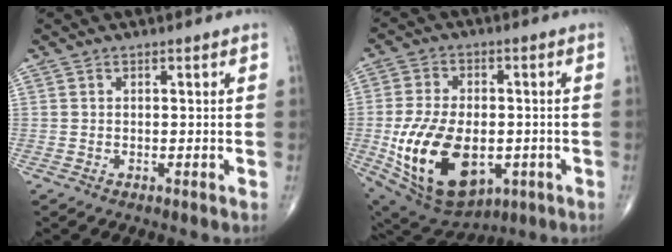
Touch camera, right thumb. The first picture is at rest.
{"total": 20.4, "force": [-4.6, 12.0, 15.9], "torque": [-0.282, -0.008, -0.051]}